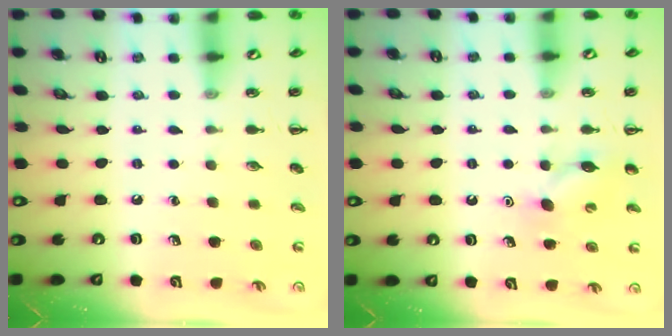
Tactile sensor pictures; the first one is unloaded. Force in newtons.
{"total": 6.7, "press": 6.6, "slide": 1.3}